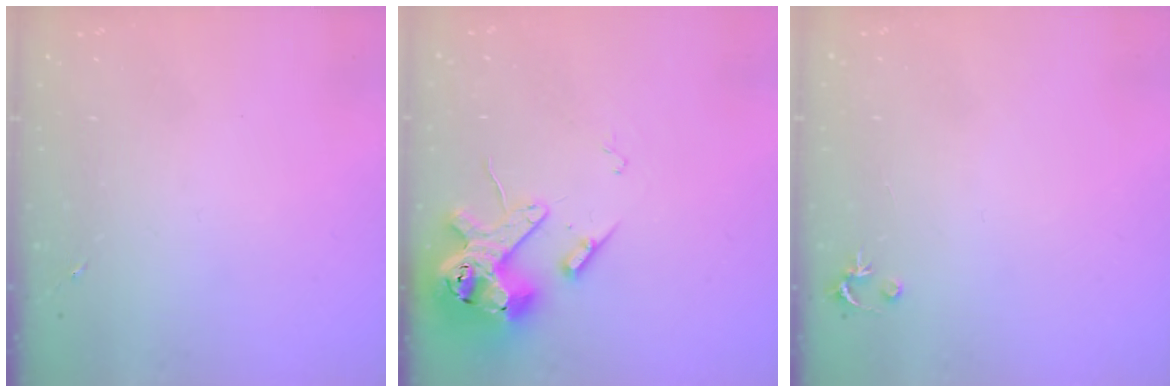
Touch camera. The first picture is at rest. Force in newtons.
{"total": 15.0, "press": 14.9, "slide": 2.1}
{"total": 2.5, "press": 2.5, "slide": 0.2}